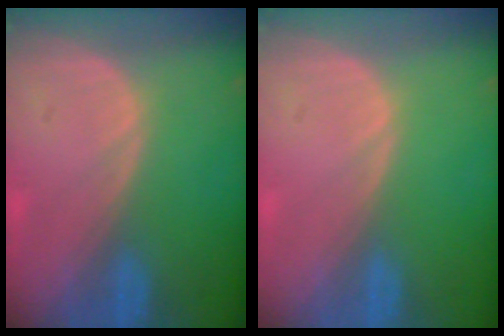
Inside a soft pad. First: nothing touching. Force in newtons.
{"total": 0.0}